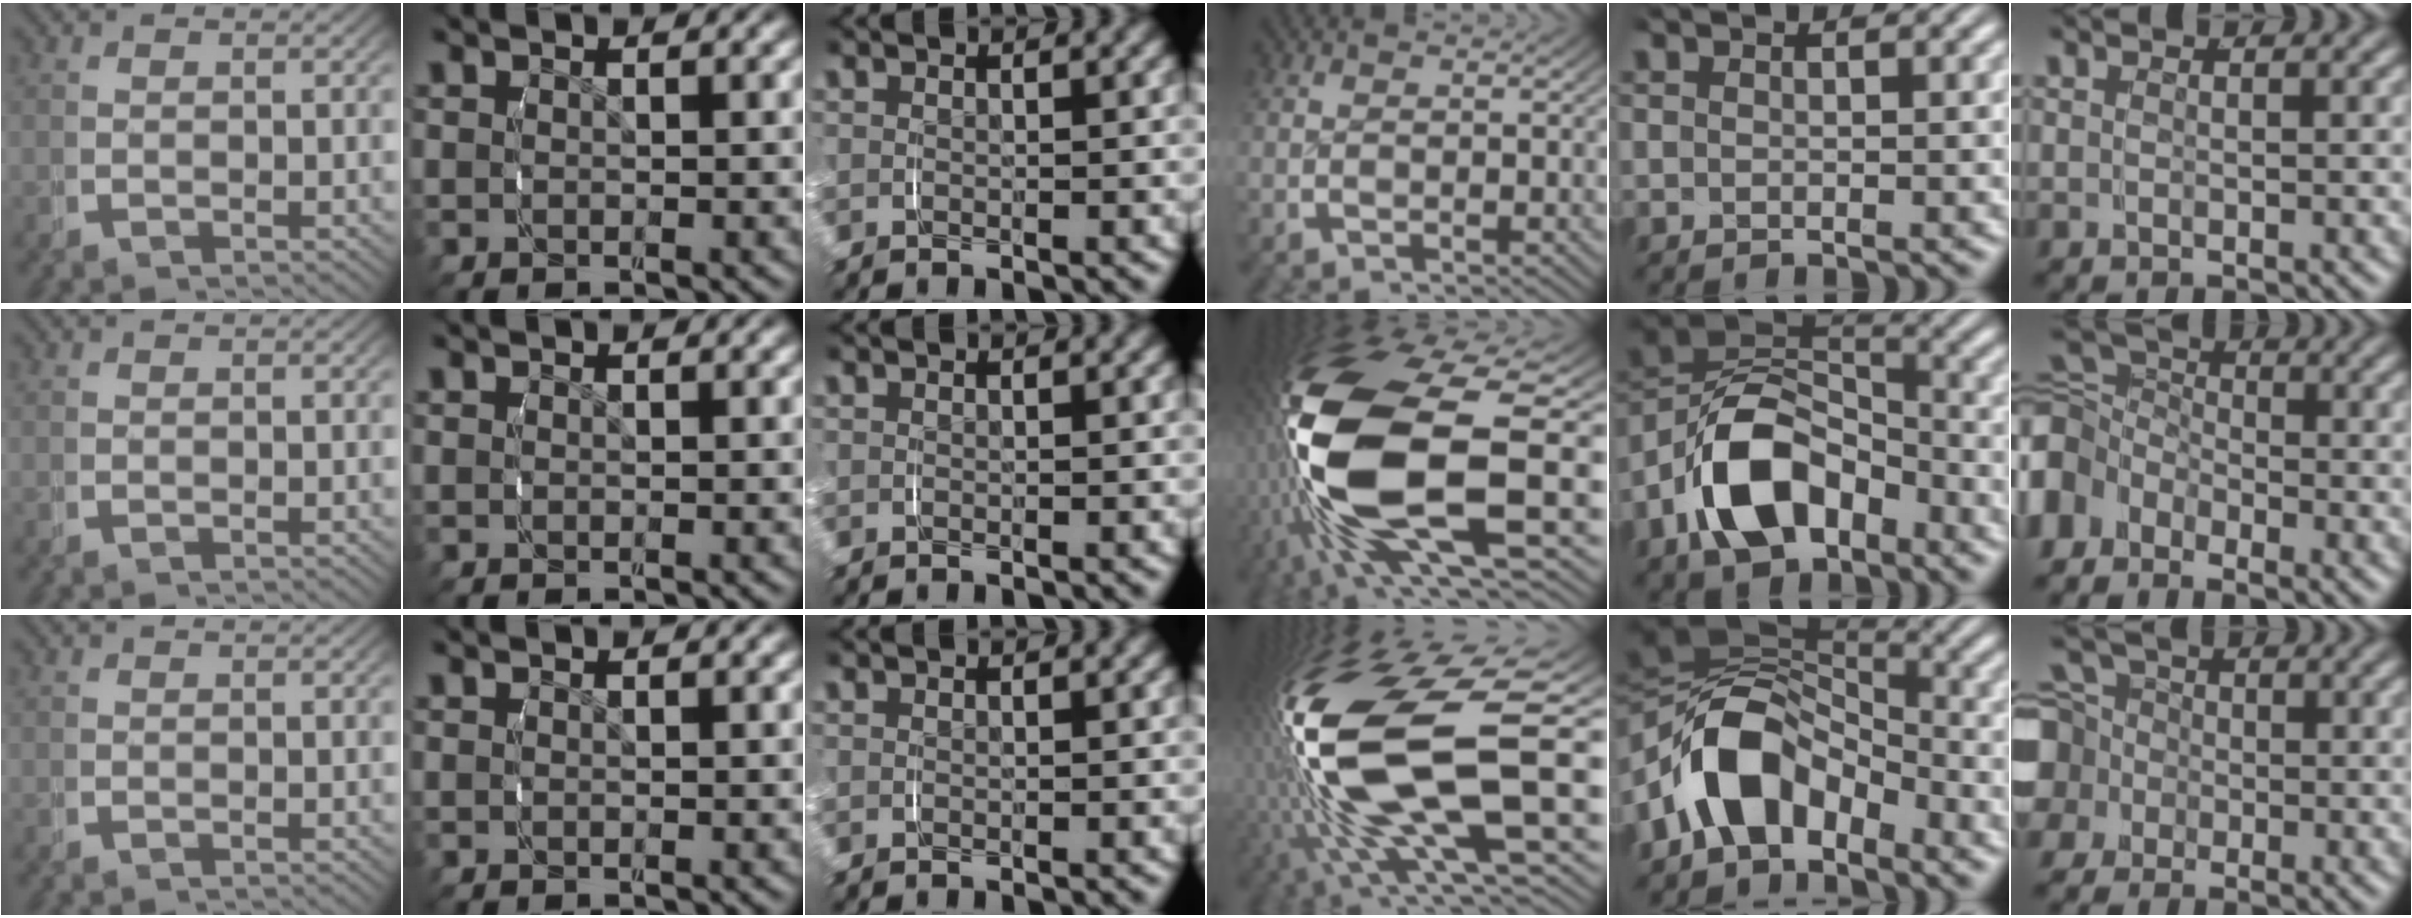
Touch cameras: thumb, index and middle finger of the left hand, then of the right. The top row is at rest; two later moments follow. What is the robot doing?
{"motion": "grasp_and_lifting", "object": "knife"}